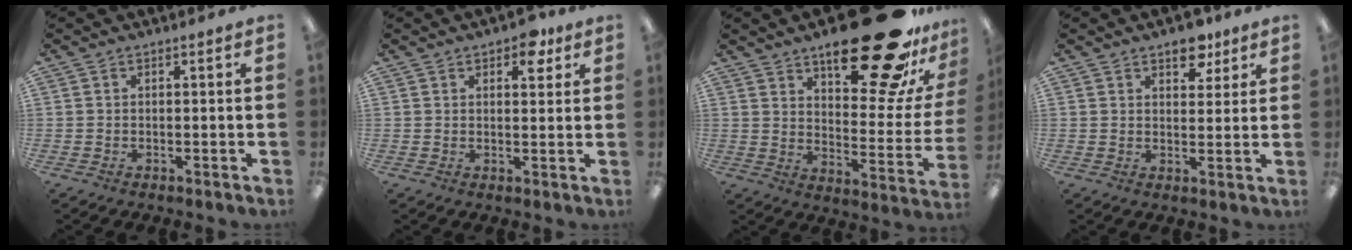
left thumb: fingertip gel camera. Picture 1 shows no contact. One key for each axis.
{"total": 5.5, "fx": 3.3, "fy": 2.8, "fz": 3.4, "tx": -0.034, "ty": -0.007, "tz": 0.050}
{"total": 28.6, "fx": 18.9, "fy": 10.0, "fz": 19.0, "tx": -0.247, "ty": -0.120, "tz": 0.299}
{"total": 6.8, "fx": 4.7, "fy": 3.7, "fz": 3.3, "tx": -0.020, "ty": -0.024, "tz": 0.076}